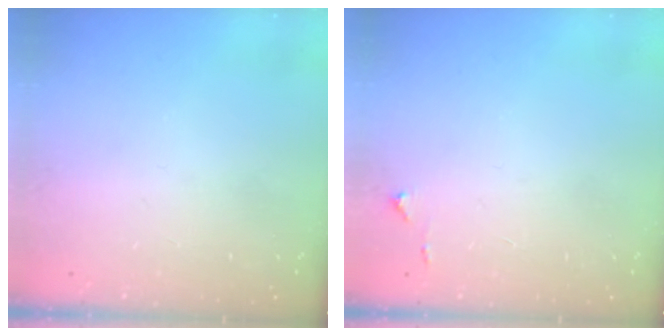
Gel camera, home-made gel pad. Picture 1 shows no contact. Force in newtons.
{"total": 4.3, "press": 4.2, "slide": 0.7}